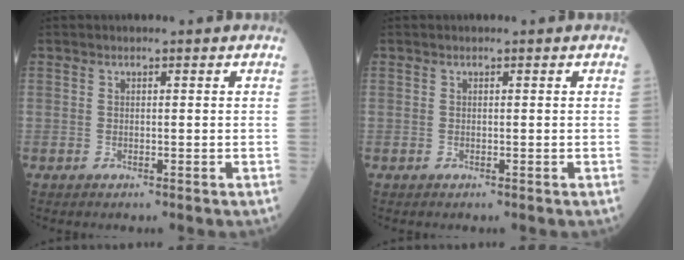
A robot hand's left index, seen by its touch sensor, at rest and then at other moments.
{"total": 0.0}